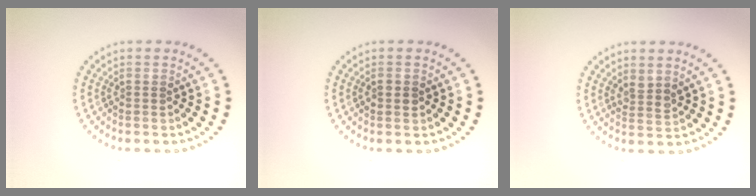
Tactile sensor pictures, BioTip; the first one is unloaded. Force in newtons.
{"total": 1.0, "press": 1.0, "slide": 0.1}
{"total": 1.4, "press": 1.1, "slide": 0.8}